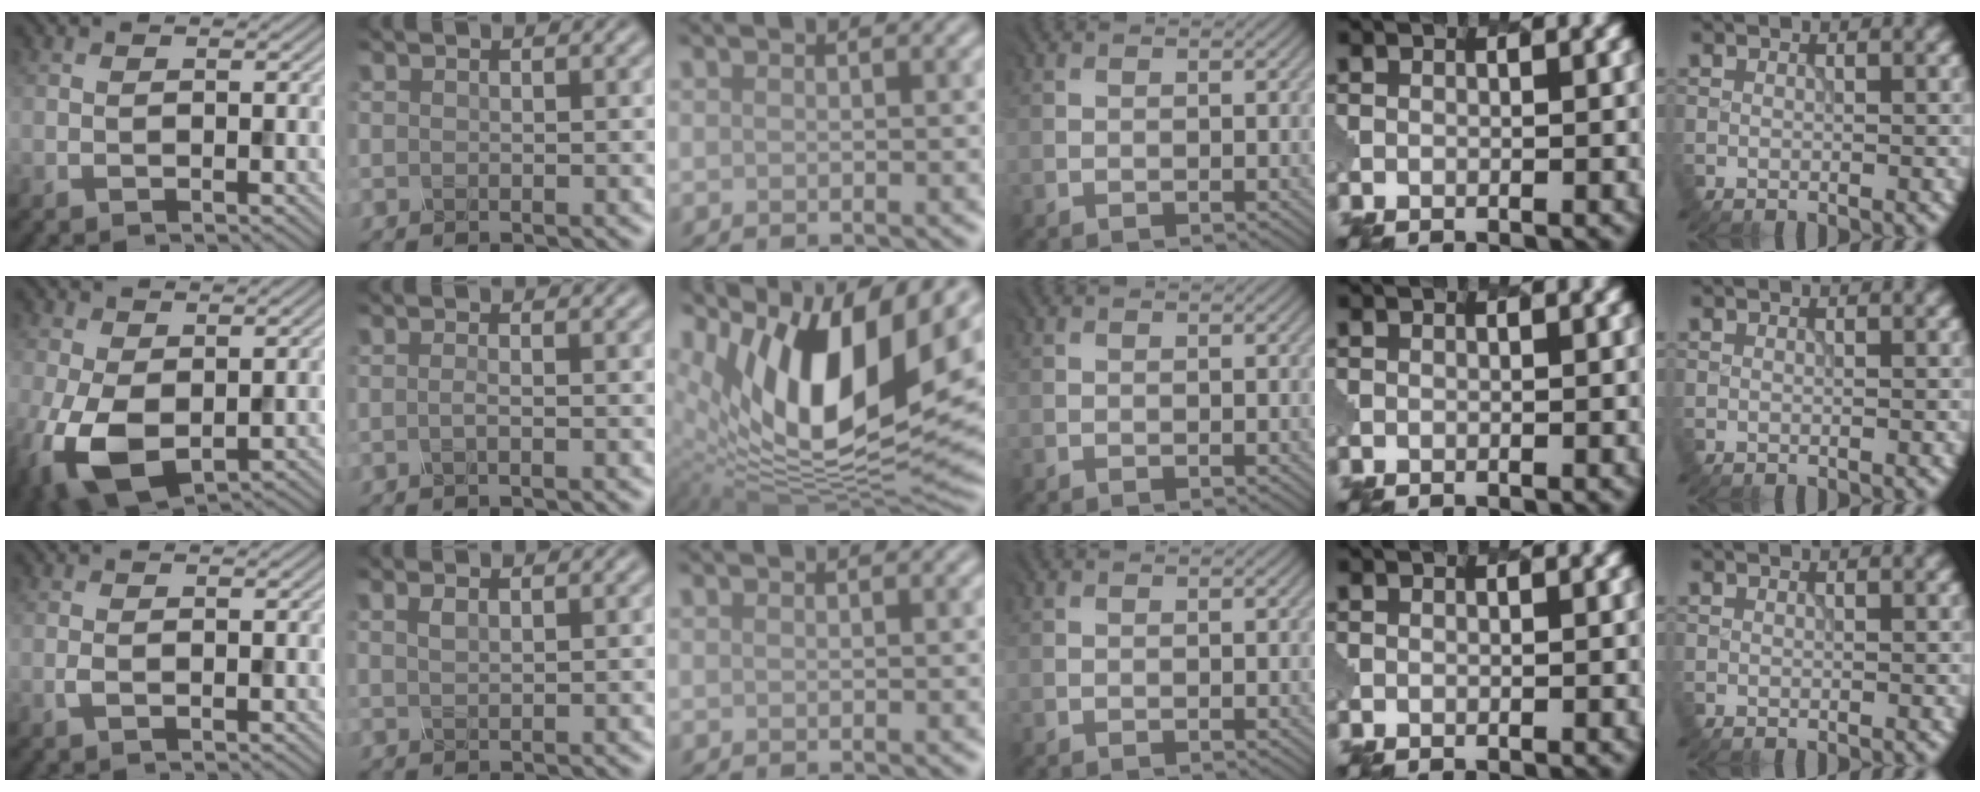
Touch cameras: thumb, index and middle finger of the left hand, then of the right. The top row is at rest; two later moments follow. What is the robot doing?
{"motion": "dispense", "object": "pipette"}